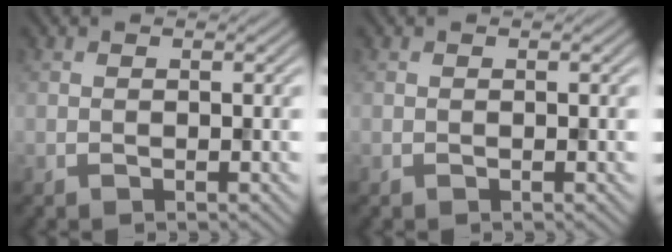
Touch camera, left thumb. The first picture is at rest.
{"total": 0.0}